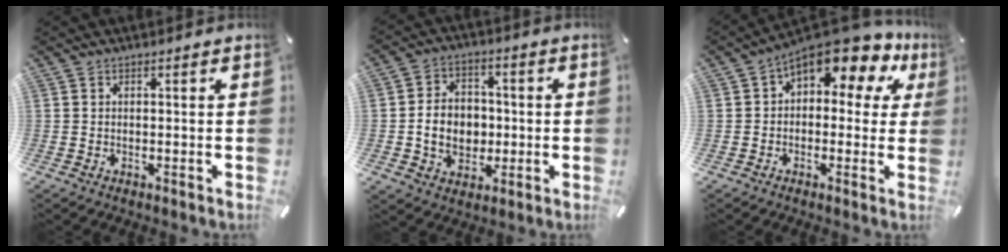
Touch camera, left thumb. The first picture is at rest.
{"total": 9.7, "force": [-0.9, 8.1, 5.3], "torque": [-0.108, 0.016, -0.013]}
{"total": 11.7, "force": [7.3, 5.5, 7.4], "torque": [-0.115, -0.054, 0.128]}